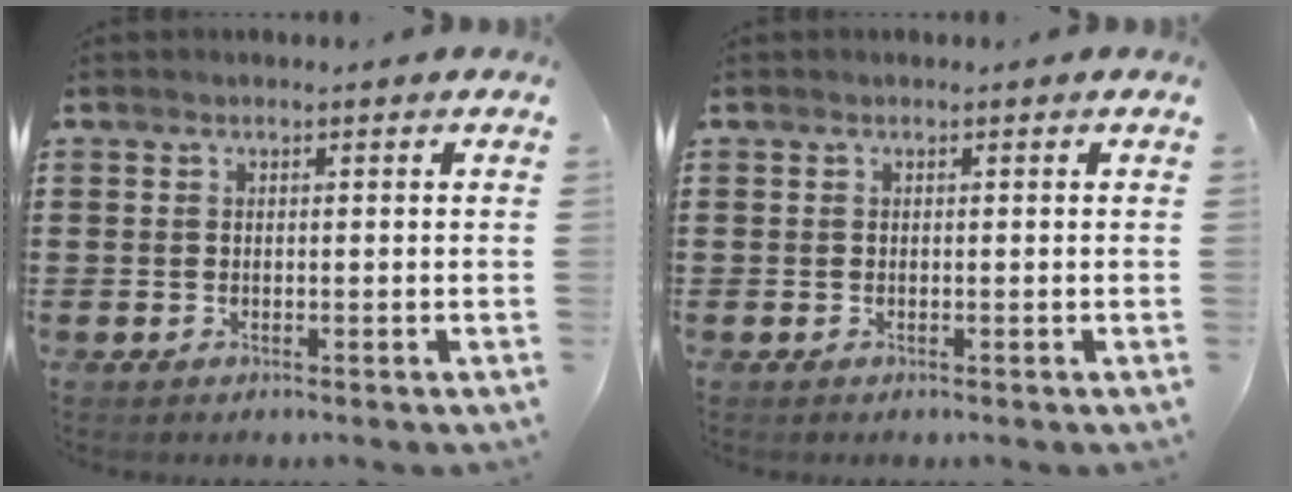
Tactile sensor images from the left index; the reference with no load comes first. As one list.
[{"total": 0.0}]